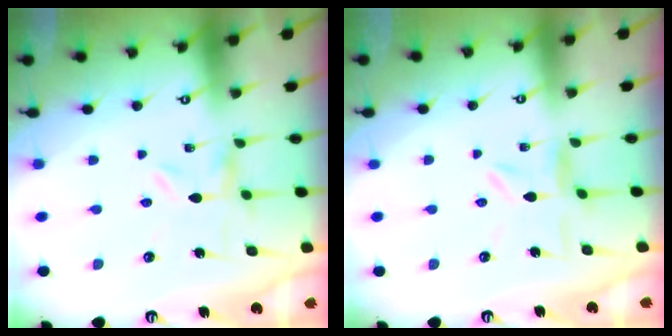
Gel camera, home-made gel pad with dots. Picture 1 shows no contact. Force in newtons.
{"total": 4.1, "press": 4.0, "slide": 0.4}